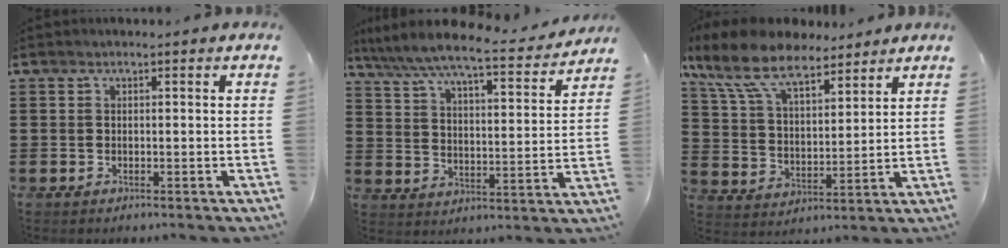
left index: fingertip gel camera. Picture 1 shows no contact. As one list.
[{"total": 6.8, "force": [6.2, 0.1, 2.8], "torque": [-0.082, -0.042, 0.102]}, {"total": 11.1, "force": [8.8, 3.8, 5.7], "torque": [-0.144, -0.024, 0.159]}]